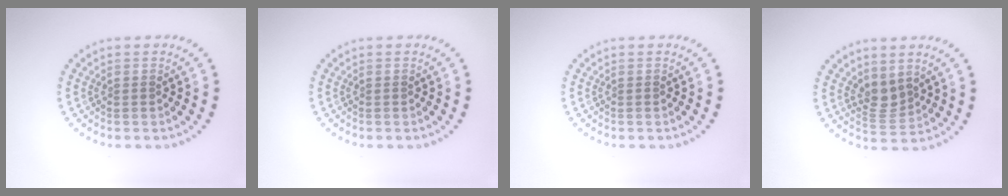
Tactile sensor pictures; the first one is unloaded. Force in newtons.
{"total": 0.0}
{"total": 0.0}
{"total": 2.3, "press": 1.8, "slide": 1.4}